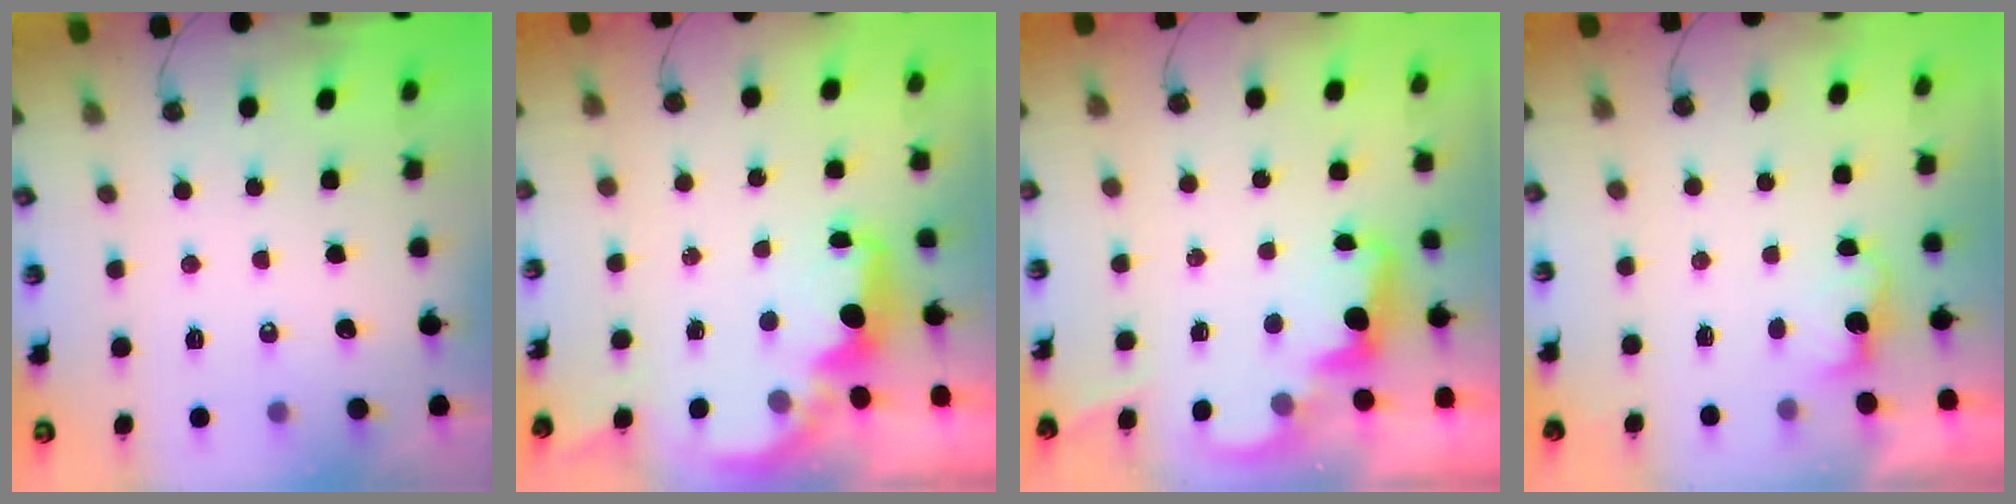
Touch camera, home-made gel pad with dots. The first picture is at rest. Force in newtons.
{"total": 2.2, "press": 2.1, "slide": 0.7}
{"total": 2.2, "press": 2.2, "slide": 0.5}
{"total": 1.4, "press": 1.2, "slide": 0.7}